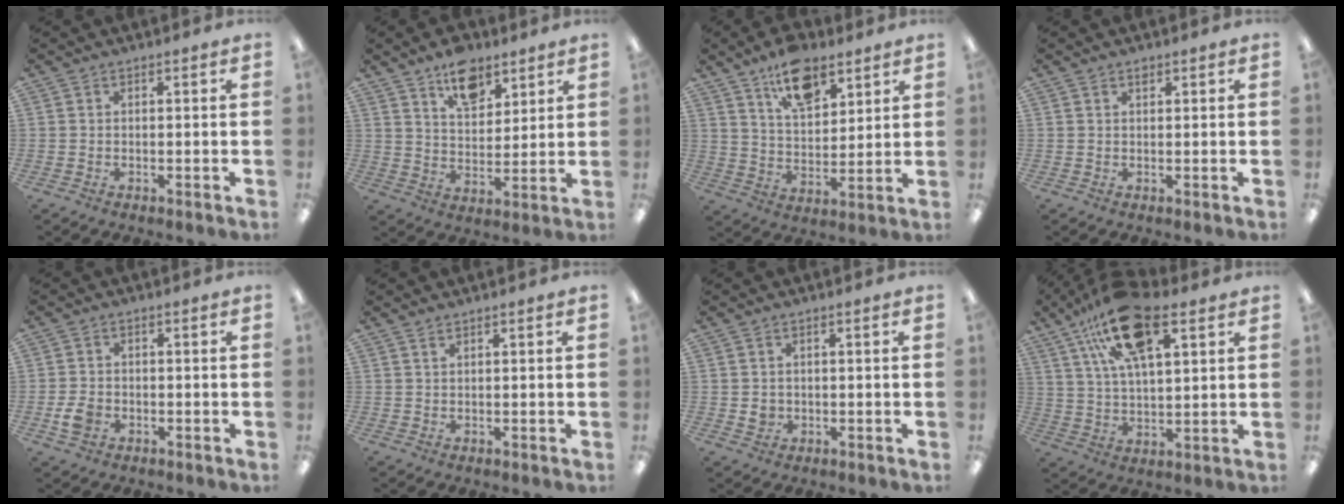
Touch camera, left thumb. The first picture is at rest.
{"total": 10.6, "force": [7.6, 5.8, 4.6], "torque": [-0.058, -0.040, 0.135]}
{"total": 12.5, "force": [8.5, 6.3, 6.6], "torque": [-0.104, -0.038, 0.153]}
{"total": 1.1, "force": [0.8, 0.5, 0.5], "torque": [-0.004, -0.003, 0.013]}
{"total": 3.9, "force": [-1.3, 2.9, 2.3], "torque": [-0.050, 0.003, -0.025]}
{"total": 0.8, "force": [0.6, 0.1, 0.4], "torque": [-0.010, 0.000, 0.011]}
{"total": 2.2, "force": [0.1, 2.0, 0.9], "torque": [-0.010, 0.000, -0.001]}
{"total": 18.6, "force": [10.2, 7.9, 13.4], "torque": [-0.234, -0.024, 0.176]}